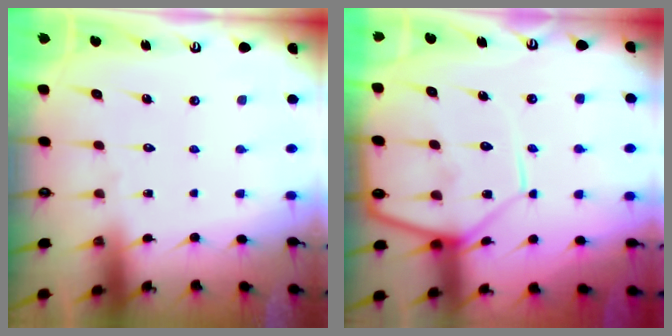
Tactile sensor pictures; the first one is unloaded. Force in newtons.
{"total": 11.8, "press": 11.8, "slide": 1.0}